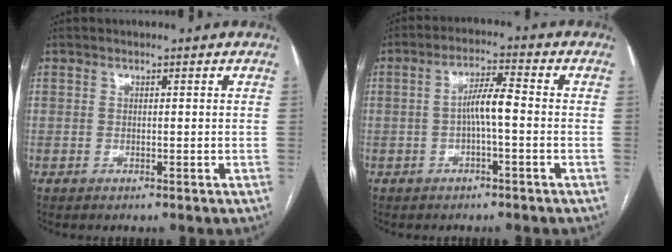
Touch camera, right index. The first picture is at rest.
{"total": 4.9, "force": [-0.8, 0.5, 4.8], "torque": [-0.087, 0.015, -0.012]}